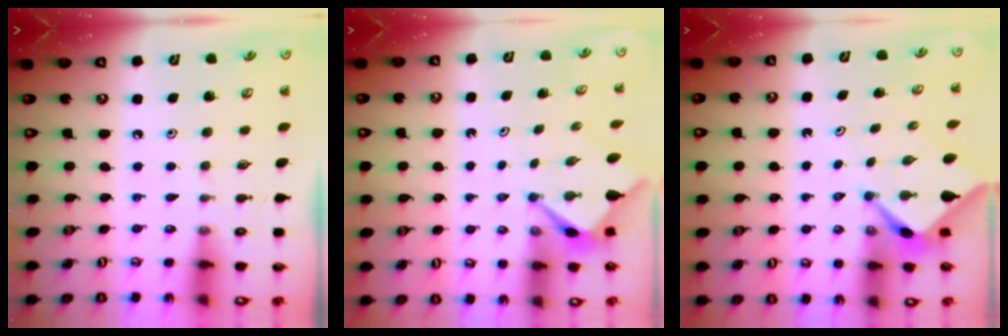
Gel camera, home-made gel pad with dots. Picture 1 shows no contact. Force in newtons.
{"total": 2.9, "press": 2.9, "slide": 0.2}
{"total": 2.5, "press": 2.5, "slide": 0.3}